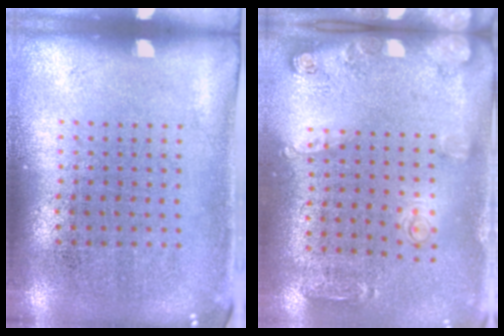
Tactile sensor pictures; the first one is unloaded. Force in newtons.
{"total": 1.7, "press": 1.4, "slide": 1.0}